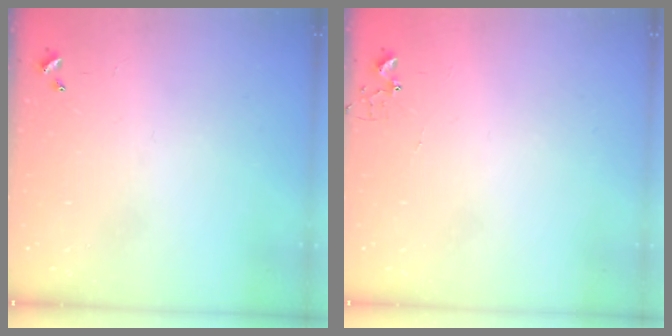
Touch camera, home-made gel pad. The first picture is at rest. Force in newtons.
{"total": 2.9, "press": 2.9, "slide": 0.4}